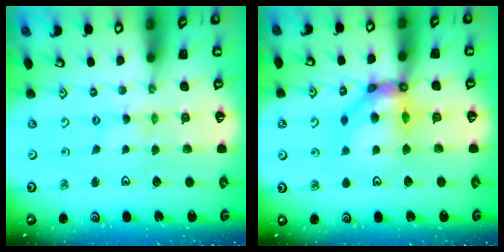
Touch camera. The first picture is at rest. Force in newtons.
{"total": 12.7, "press": 12.5, "slide": 2.0}